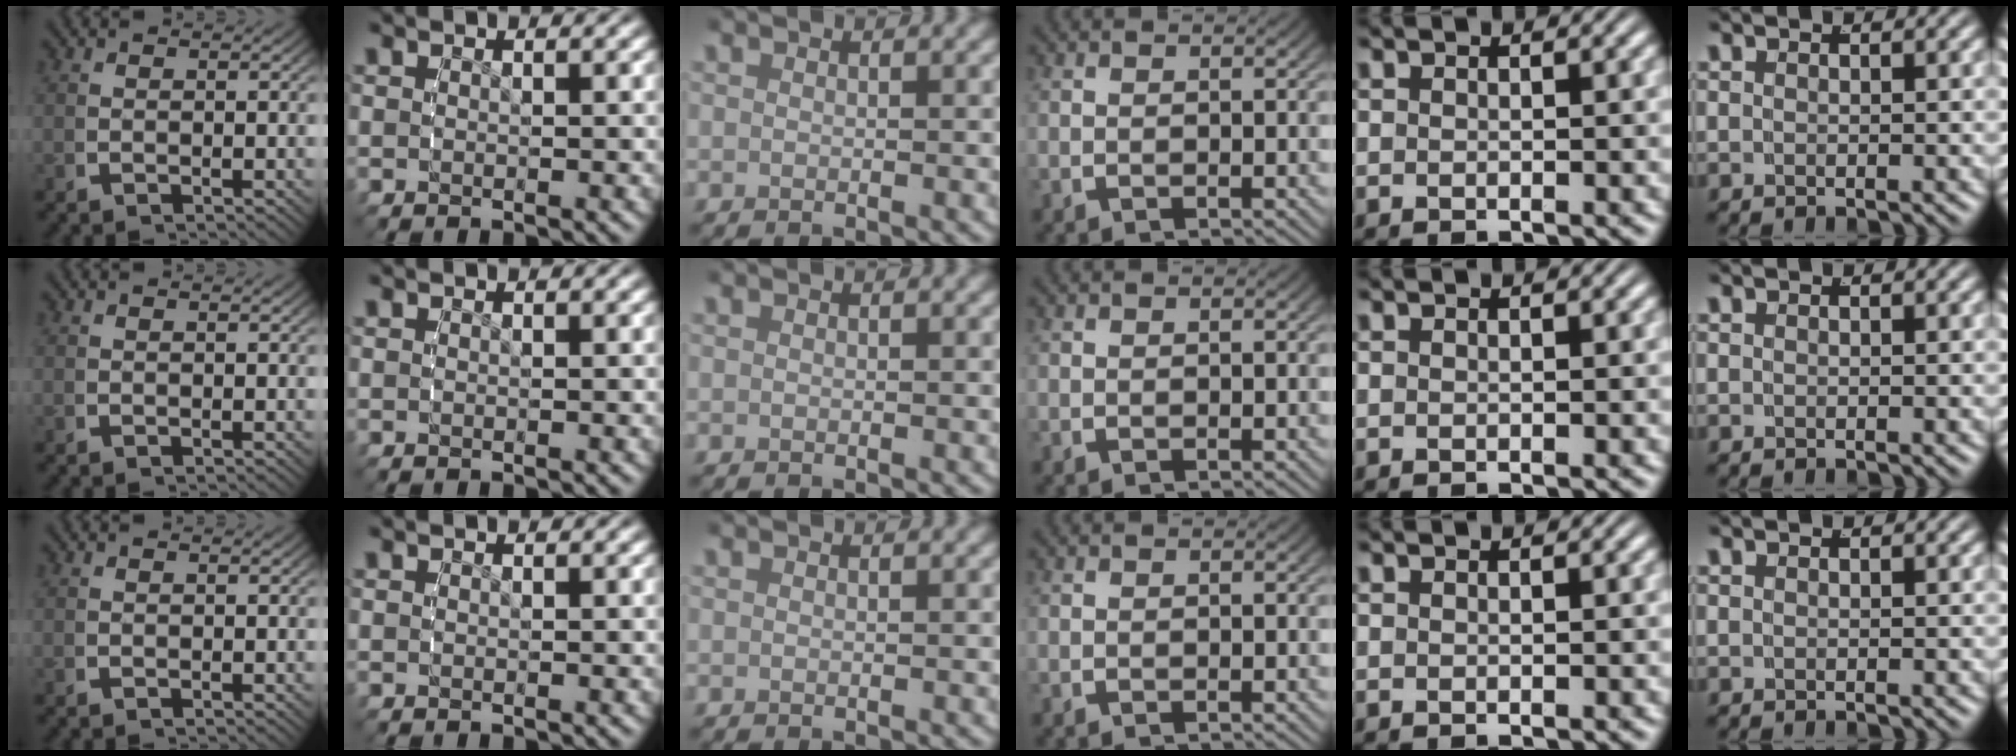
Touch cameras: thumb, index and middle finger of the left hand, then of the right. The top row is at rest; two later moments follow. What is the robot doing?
{"motion": "reach", "object": "scarf"}